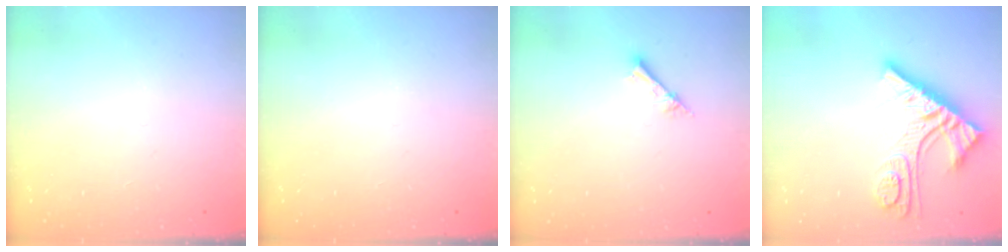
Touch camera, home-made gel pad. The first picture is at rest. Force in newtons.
{"total": 0.0}
{"total": 2.1, "press": 2.1, "slide": 0.2}
{"total": 11.5, "press": 11.4, "slide": 1.0}